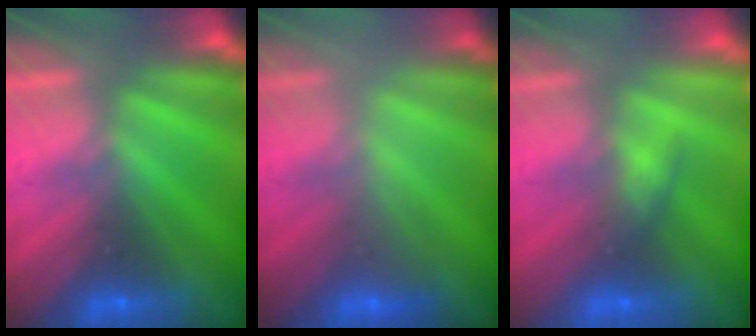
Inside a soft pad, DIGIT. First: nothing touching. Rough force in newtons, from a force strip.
{"total": 2.1}
{"total": 2.6}